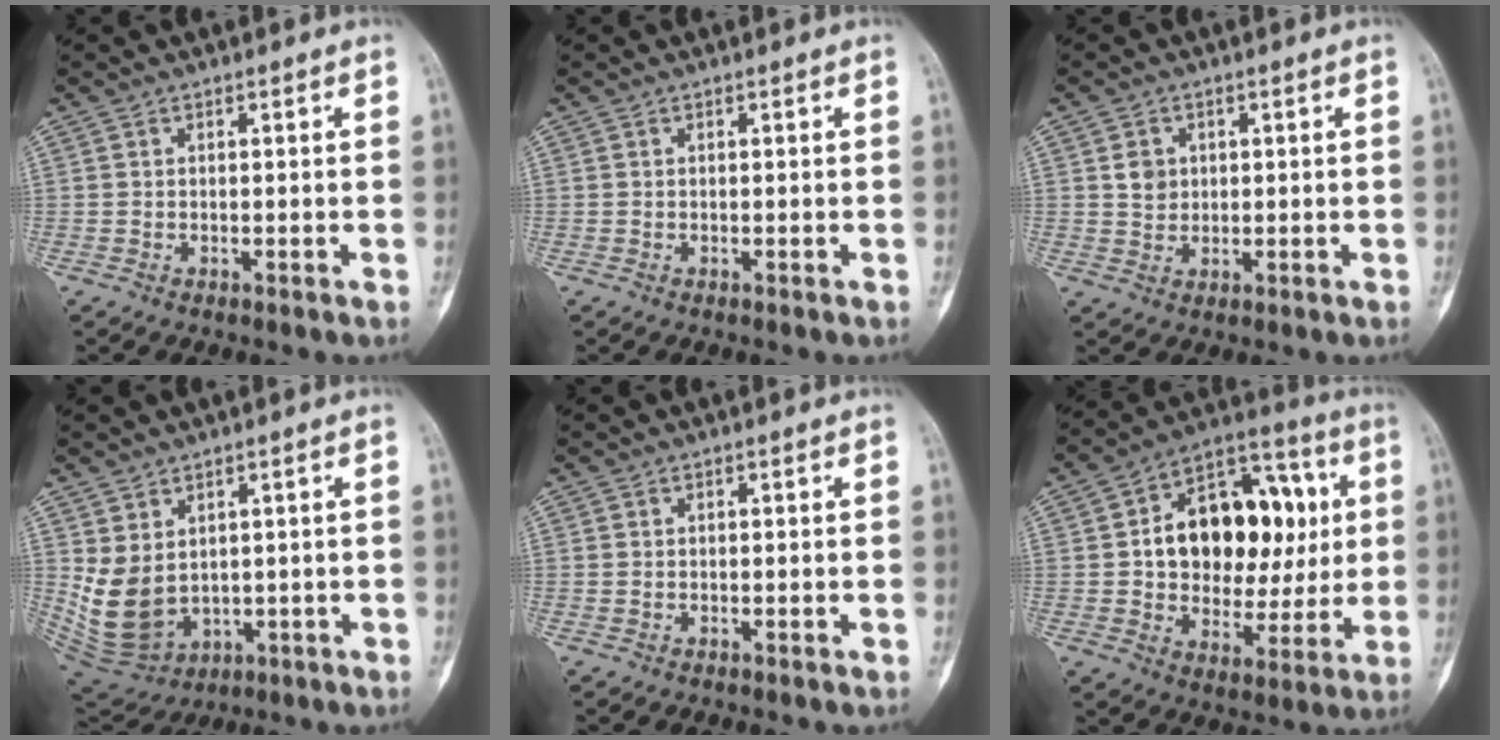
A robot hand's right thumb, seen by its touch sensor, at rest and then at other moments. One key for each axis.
{"total": 0.0}
{"total": 3.4, "fx": 0.9, "fy": 3.0, "fz": 1.4, "tx": -0.006, "ty": -0.003, "tz": 0.018}
{"total": 9.9, "fx": 1.1, "fy": 7.5, "fz": 6.4, "tx": -0.109, "ty": -0.013, "tz": 0.053}
{"total": 0.0}
{"total": 22.4, "fx": 3.2, "fy": 14.9, "fz": 16.4, "tx": -0.199, "ty": 0.022, "tz": 0.053}